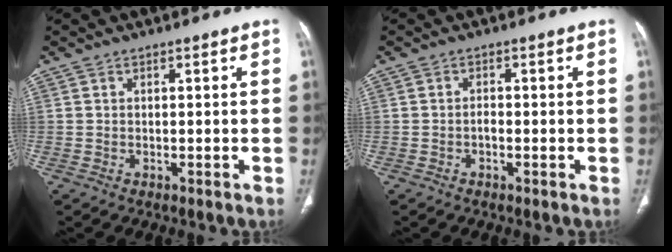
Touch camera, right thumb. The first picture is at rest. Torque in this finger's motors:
{"motor_torque": [0.40, 0.17, 0.05, -0.48, -0.06]}